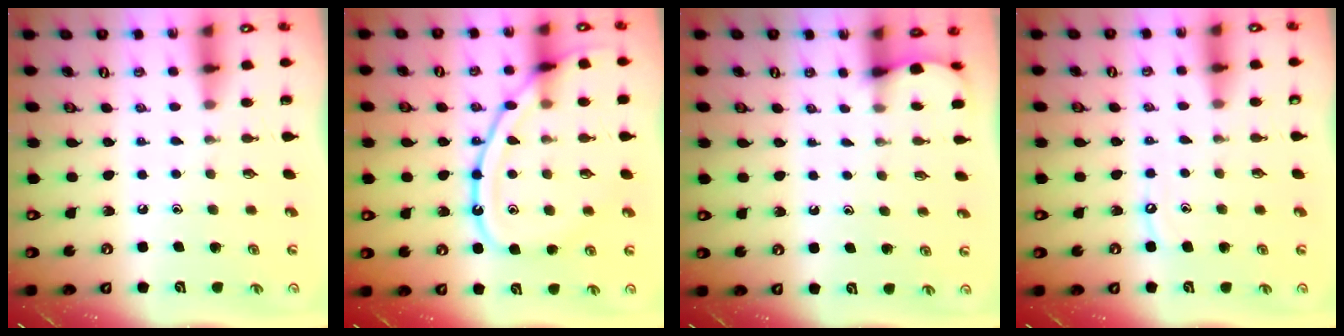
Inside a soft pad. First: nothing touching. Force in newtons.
{"total": 16.7, "press": 16.7, "slide": 1.4}
{"total": 1.9, "press": 1.9, "slide": 0.2}
{"total": 4.9, "press": 4.8, "slide": 0.6}